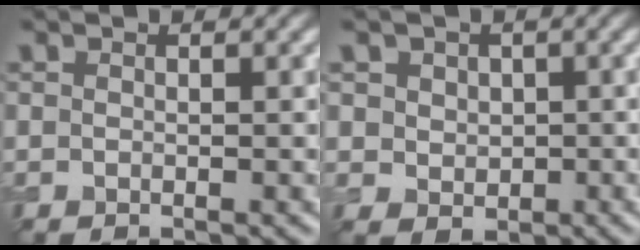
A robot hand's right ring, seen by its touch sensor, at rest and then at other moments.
{"total": 3.2, "force": [0.9, 2.8, 1.4], "torque": [-0.025, 0.007, 0.015]}